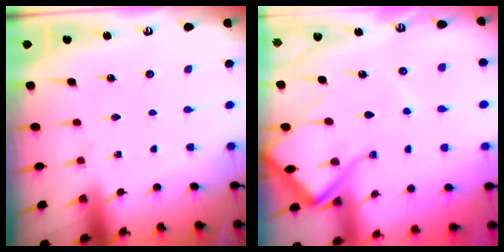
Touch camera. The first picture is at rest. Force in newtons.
{"total": 12.8, "press": 12.7, "slide": 1.6}